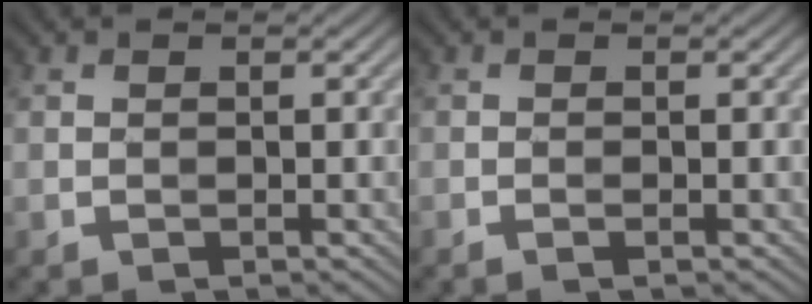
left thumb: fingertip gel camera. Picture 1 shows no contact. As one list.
[{"total": 0.6, "force": [-0.3, 0.0, 0.5], "torque": [-0.010, 0.000, -0.009]}]